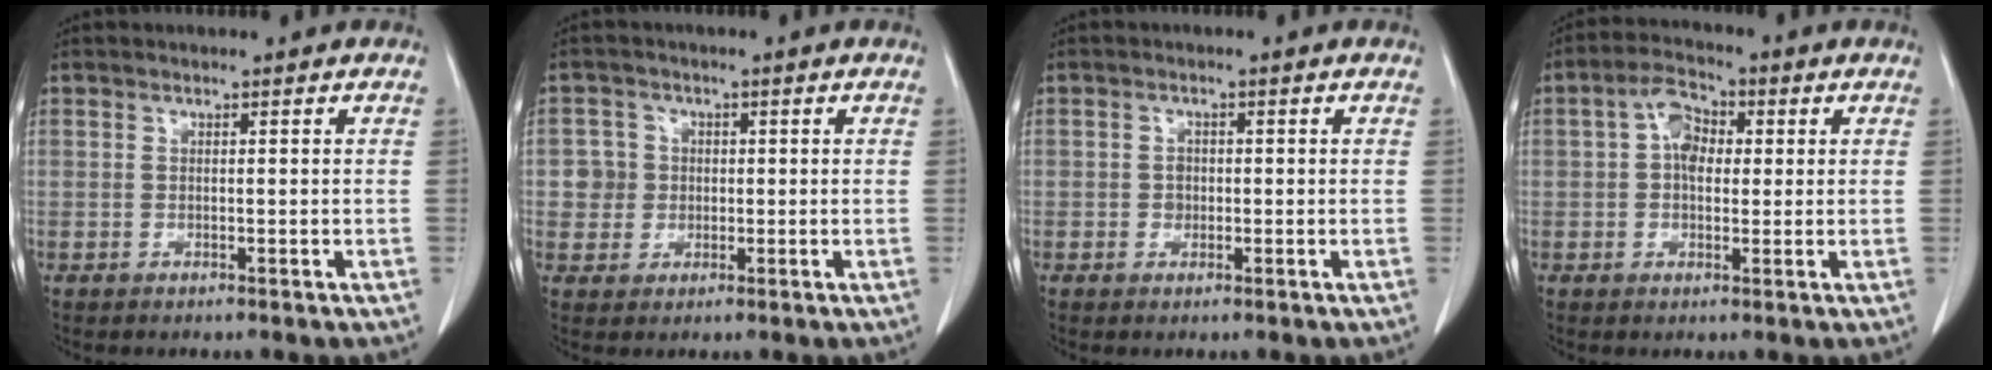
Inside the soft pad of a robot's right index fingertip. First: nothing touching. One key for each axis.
{"total": 3.8, "fx": 0.2, "fy": 3.8, "fz": 0.2, "tx": 0.008, "ty": 0.015, "tz": 0.008}
{"total": 1.5, "fx": -0.1, "fy": 1.3, "fz": 0.7, "tx": -0.006, "ty": 0.006, "tz": 0.001}
{"total": 5.5, "fx": 0.8, "fy": 3.4, "fz": 4.3, "tx": -0.082, "ty": 0.019, "tz": 0.010}